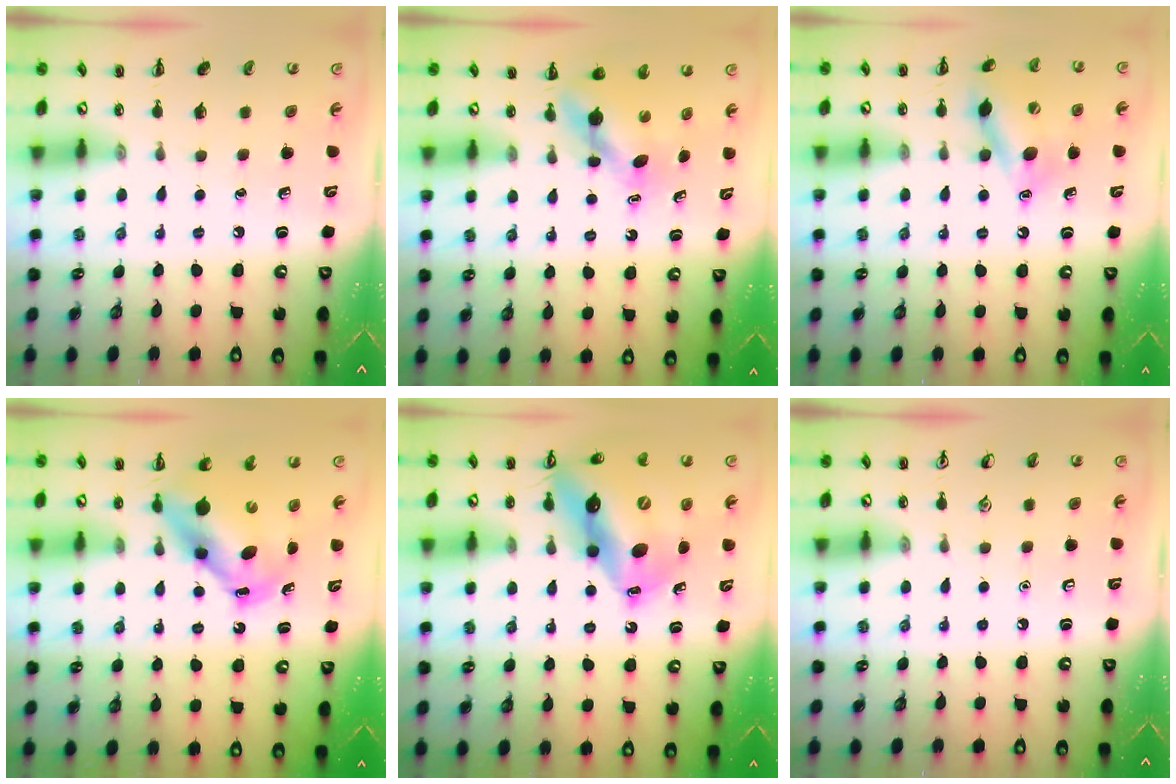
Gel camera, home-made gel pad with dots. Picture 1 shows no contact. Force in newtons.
{"total": 5.3, "press": 5.3, "slide": 0.3}
{"total": 13.3, "press": 13.1, "slide": 2.3}
{"total": 6.9, "press": 6.6, "slide": 2.0}
{"total": 18.2, "press": 17.4, "slide": 5.3}
{"total": 0.0}